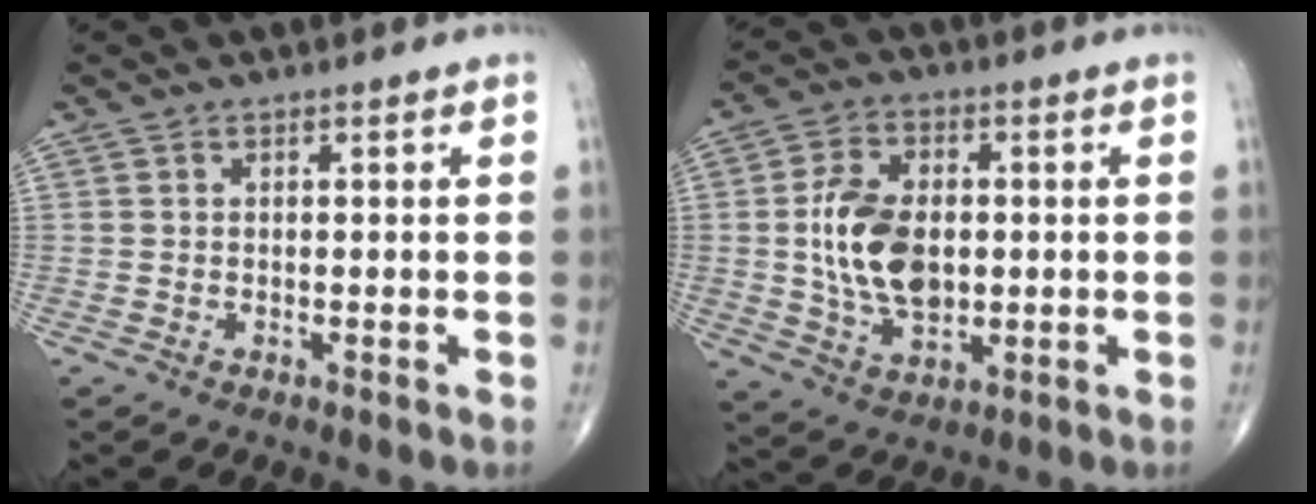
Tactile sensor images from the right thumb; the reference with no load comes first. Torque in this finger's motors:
{"motor_torque": [-0.17, 1.11, 0.82, 0.25, 0.13]}